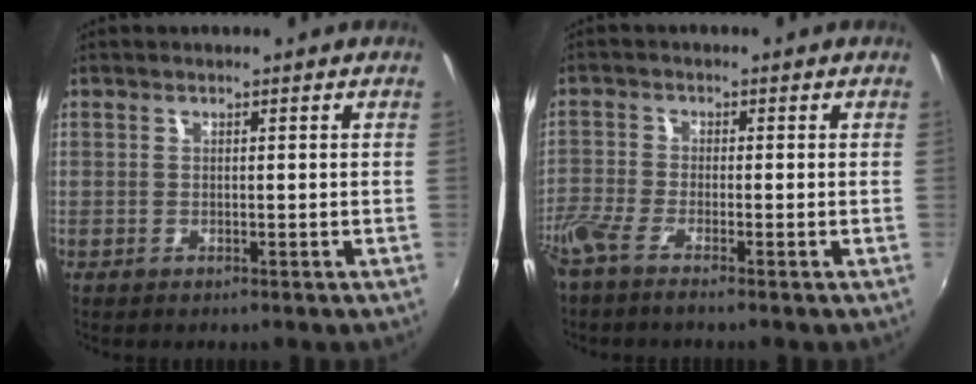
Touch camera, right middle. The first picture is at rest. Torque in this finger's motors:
{"motor_torque": [1.18, -0.96, 0.37, 0.21]}